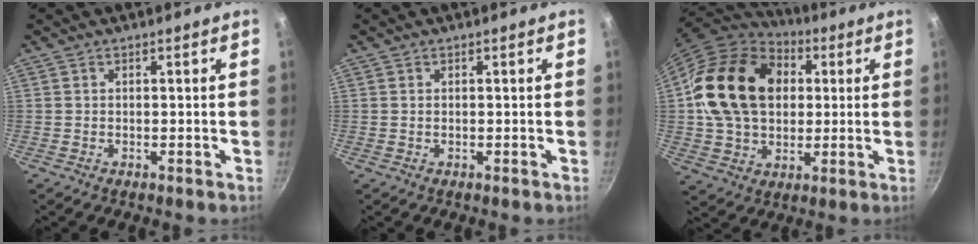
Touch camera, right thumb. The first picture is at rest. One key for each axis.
{"total": 0.0}
{"total": 21.4, "fx": 3.8, "fy": 16.1, "fz": 13.7, "tx": -0.211, "ty": 0.016, "tz": 0.062}